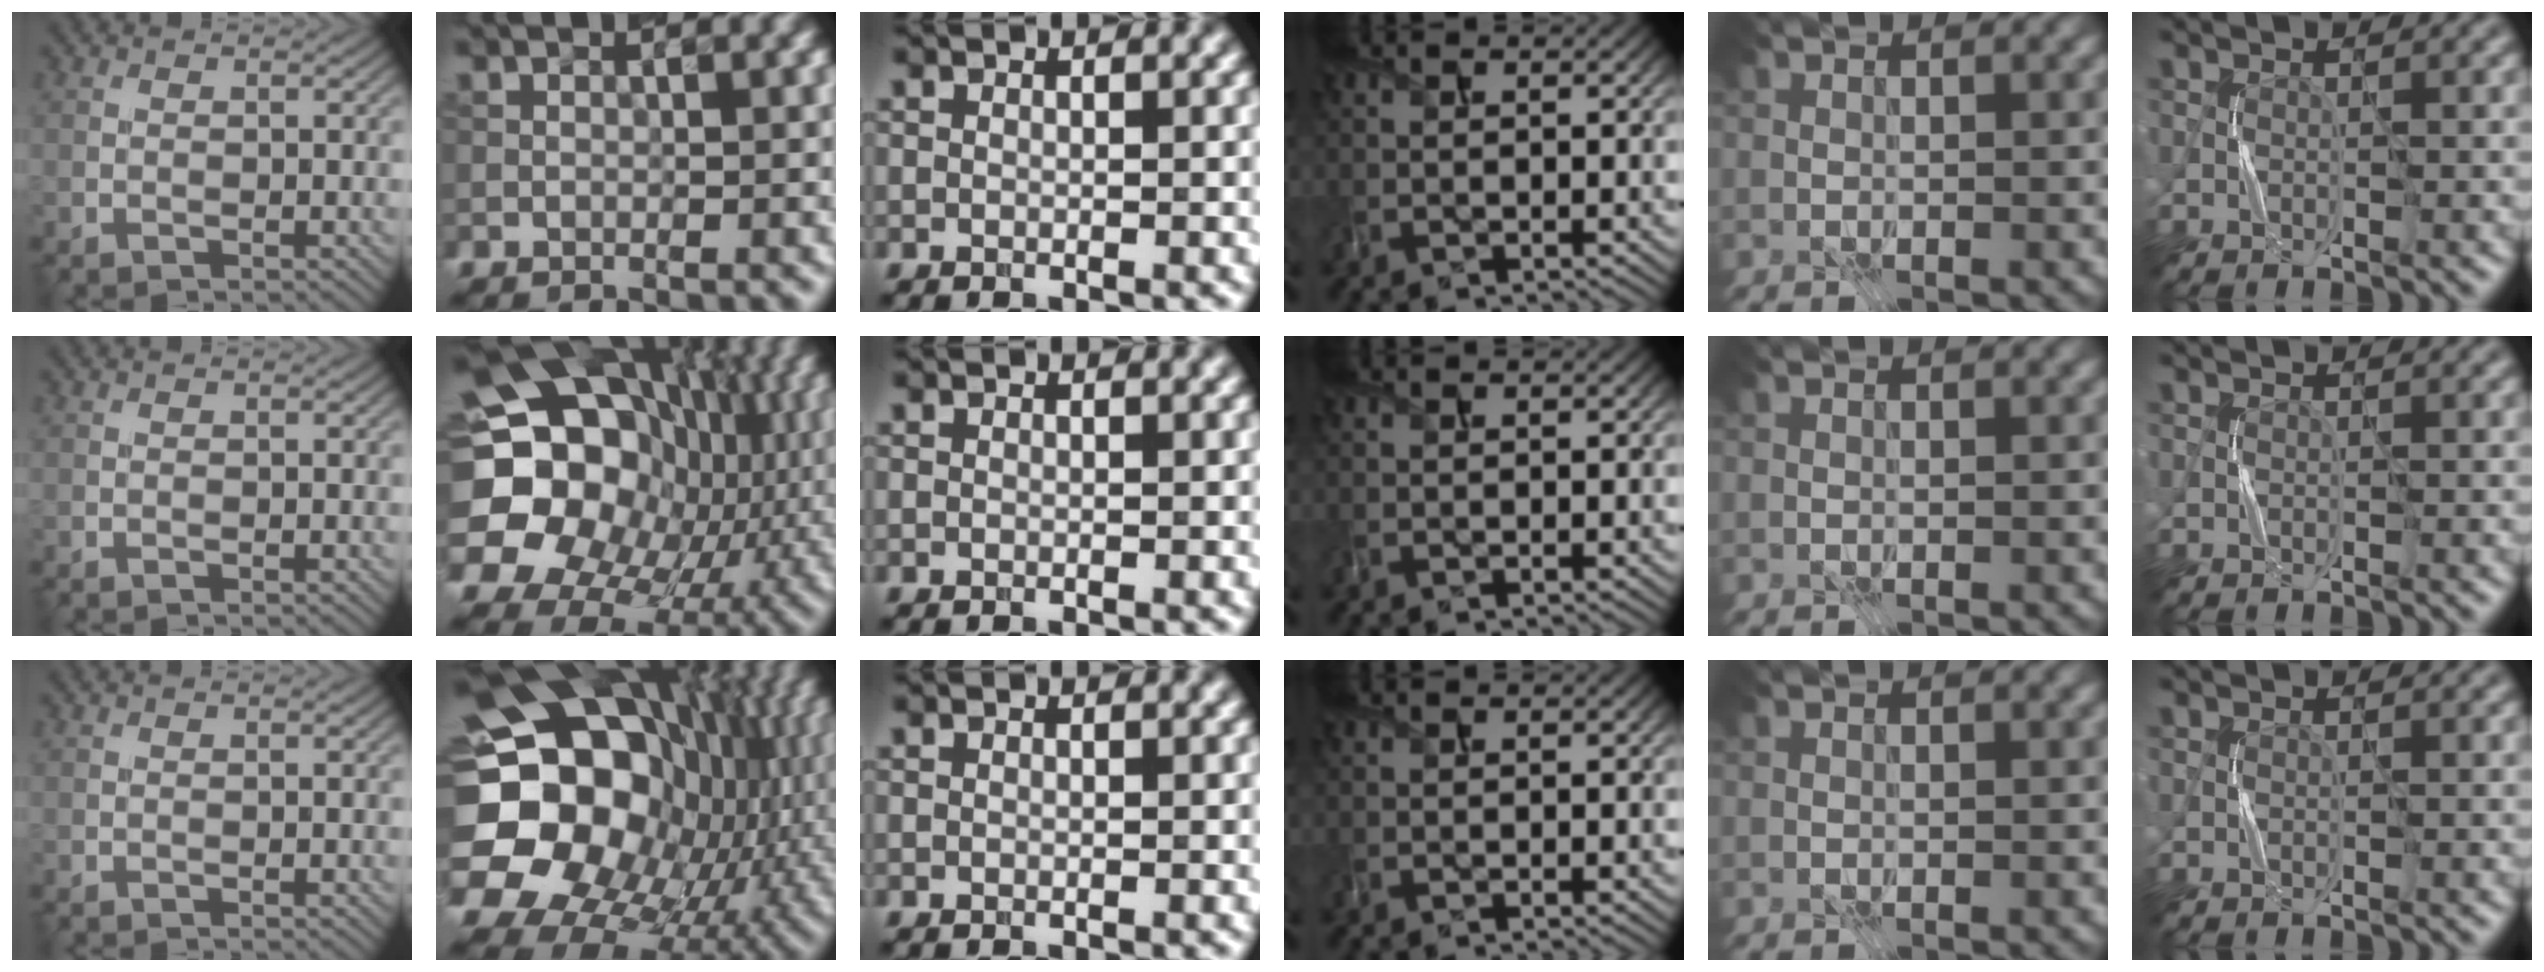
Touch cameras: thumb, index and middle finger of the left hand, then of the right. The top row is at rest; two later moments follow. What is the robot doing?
{"motion": "press", "object": "joystick"}